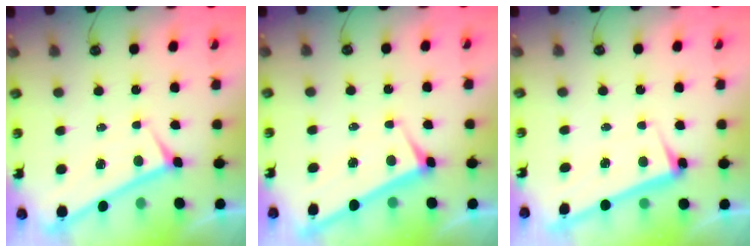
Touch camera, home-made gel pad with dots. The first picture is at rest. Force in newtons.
{"total": 3.2, "press": 3.1, "slide": 0.8}
{"total": 2.5, "press": 2.4, "slide": 0.7}